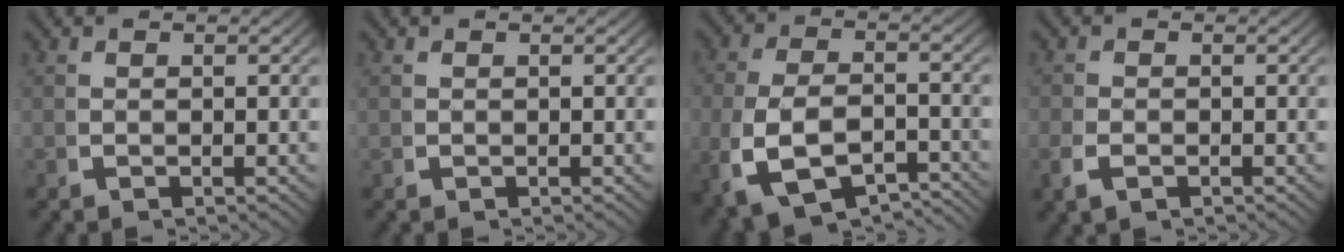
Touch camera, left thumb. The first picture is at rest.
{"total": 0.0}
{"total": 9.1, "force": [-3.6, 5.6, 6.2], "torque": [-0.150, -0.044, -0.031]}
{"total": 1.4, "force": [-0.7, 1.0, 0.8], "torque": [-0.022, -0.007, -0.011]}